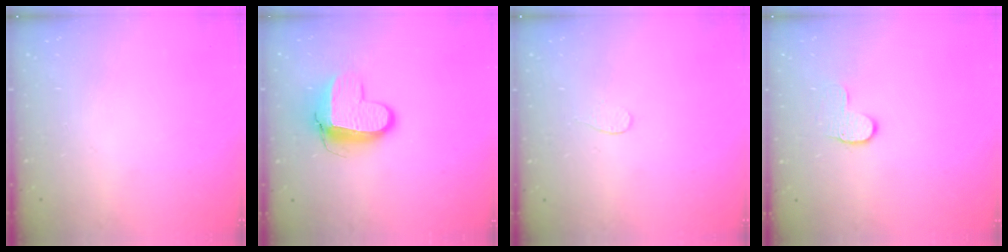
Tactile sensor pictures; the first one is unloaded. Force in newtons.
{"total": 10.3, "press": 10.3, "slide": 1.2}
{"total": 3.3, "press": 3.3, "slide": 0.3}
{"total": 6.6, "press": 6.6, "slide": 0.6}